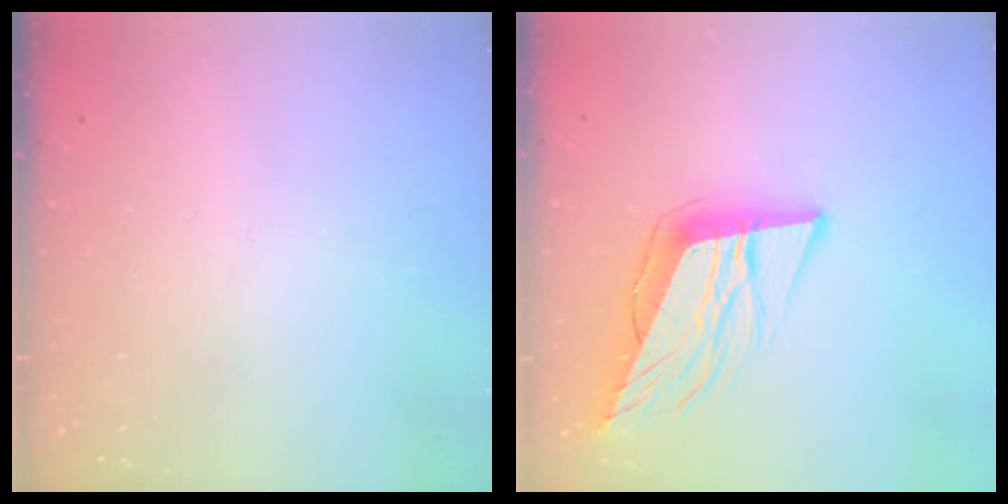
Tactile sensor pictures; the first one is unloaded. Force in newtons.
{"total": 12.7, "press": 12.2, "slide": 3.4}